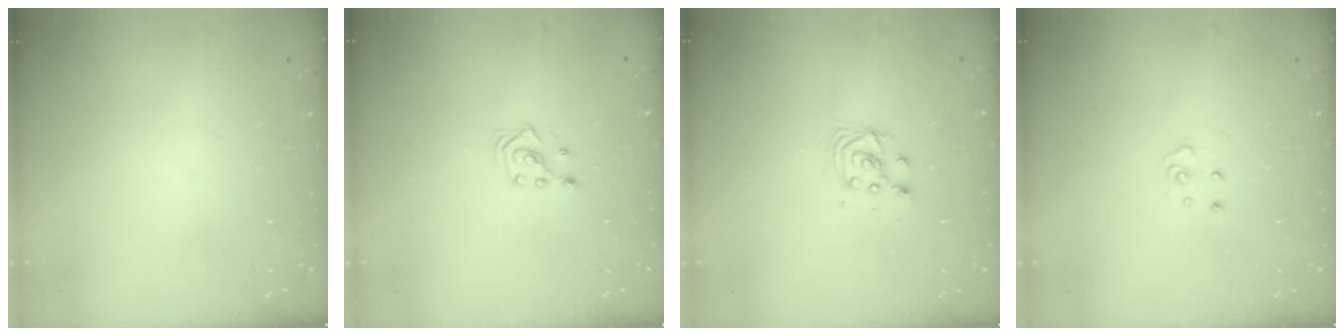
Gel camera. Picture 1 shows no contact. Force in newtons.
{"total": 3.2, "press": 3.2, "slide": 0.4}
{"total": 3.7, "press": 3.7, "slide": 0.3}
{"total": 3.8, "press": 3.8, "slide": 0.3}